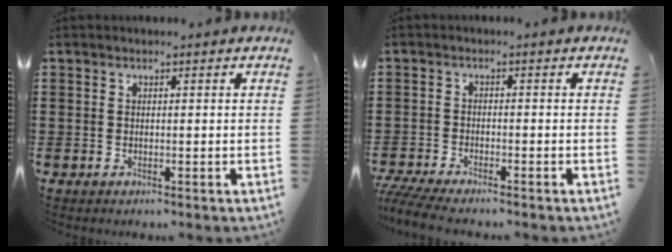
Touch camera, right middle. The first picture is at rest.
{"total": 3.6, "force": [-3.3, 0.1, 1.3], "torque": [-0.043, -0.013, -0.071]}